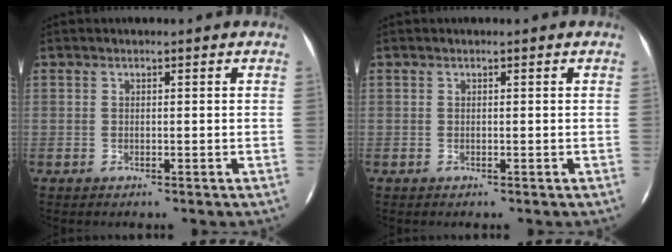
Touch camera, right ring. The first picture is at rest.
{"total": 0.0}